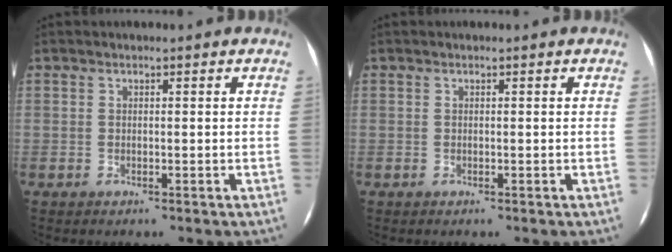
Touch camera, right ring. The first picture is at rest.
{"total": 0.0}